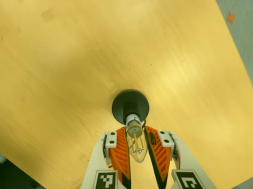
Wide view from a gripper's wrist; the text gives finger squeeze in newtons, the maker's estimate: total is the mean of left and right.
{"total": 14.1, "left": 13.4, "right": 14.9}